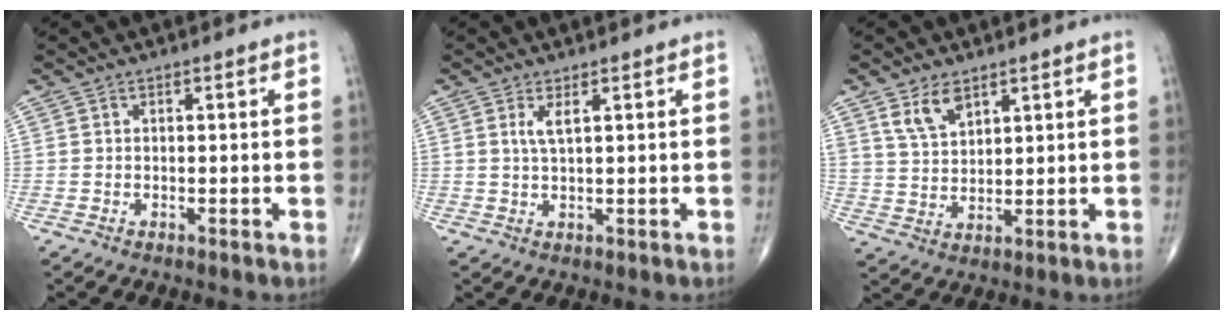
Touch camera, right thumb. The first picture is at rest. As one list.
[{"total": 2.2, "force": [0.9, 0.4, 2.0], "torque": [-0.046, -0.006, 0.022]}, {"total": 6.2, "force": [3.9, 3.3, 3.5], "torque": [-0.055, -0.022, 0.083]}]